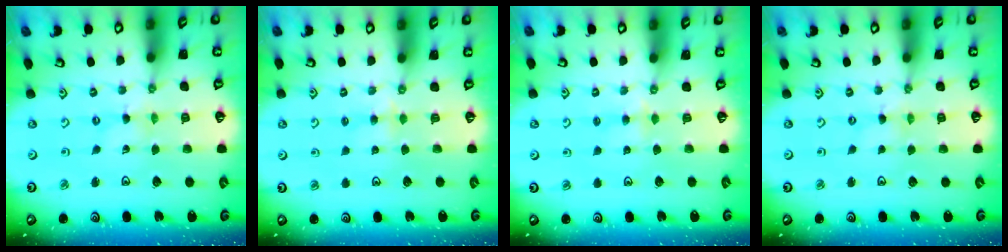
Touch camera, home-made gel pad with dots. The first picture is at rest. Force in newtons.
{"total": 2.6, "press": 2.5, "slide": 0.4}
{"total": 2.9, "press": 2.9, "slide": 0.5}
{"total": 0.0}